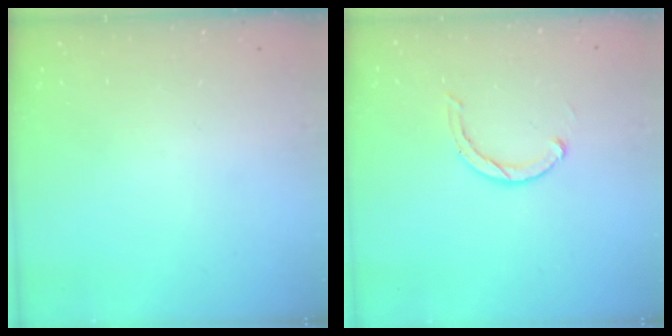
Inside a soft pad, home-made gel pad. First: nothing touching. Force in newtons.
{"total": 3.6, "press": 3.6, "slide": 0.6}